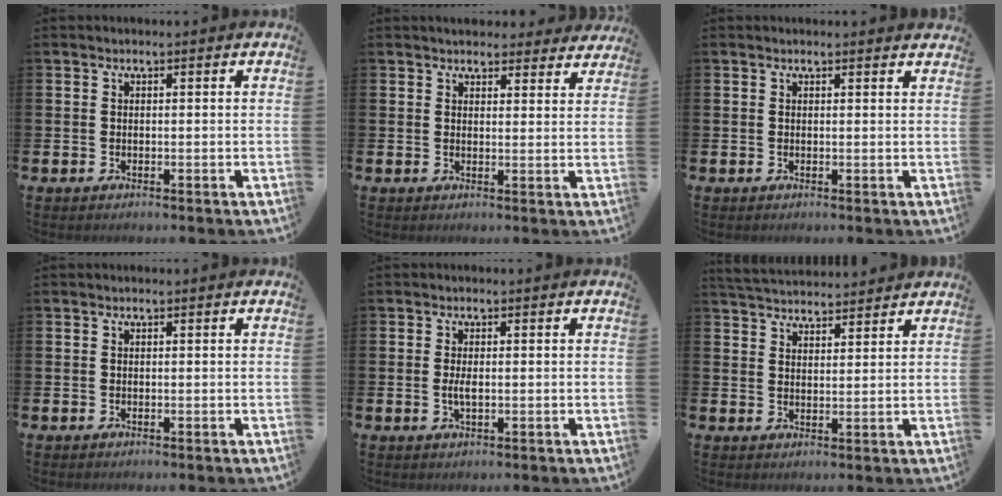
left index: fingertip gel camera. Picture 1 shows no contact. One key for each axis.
{"total": 3.7, "fx": 3.6, "fy": 1.0, "fz": 0.0, "tx": 0.003, "ty": -0.018, "tz": 0.064}
{"total": 0.6, "fx": 0.6, "fy": 0.0, "fz": 0.1, "tx": 0.007, "ty": -0.004, "tz": 0.009}
{"total": 0.0}
{"total": 2.0, "fx": 0.0, "fy": 0.7, "fz": 1.9, "tx": -0.032, "ty": 0.000, "tz": -0.002}
{"total": 4.4, "fx": 4.4, "fy": 0.6, "fz": 0.2, "tx": -0.014, "ty": -0.023, "tz": 0.080}